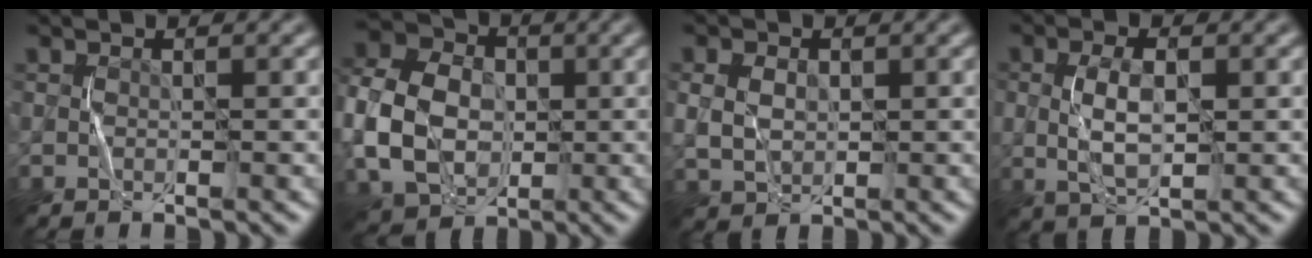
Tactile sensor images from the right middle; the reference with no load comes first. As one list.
[{"total": 8.8, "force": [-1.0, 6.7, 5.6], "torque": [-0.128, 0.008, -0.032]}, {"total": 2.5, "force": [0.3, 2.0, 1.5], "torque": [-0.036, -0.003, 0.012]}, {"total": 3.5, "force": [0.0, 1.9, 3.0], "torque": [-0.066, 0.000, 0.005]}]